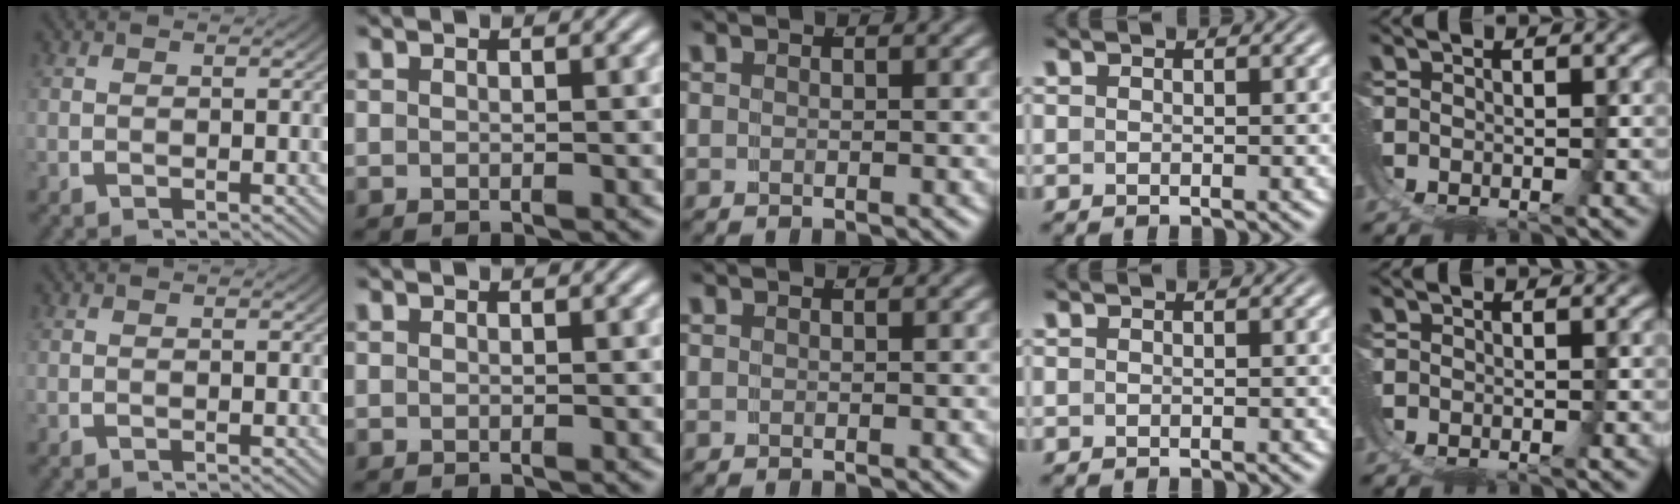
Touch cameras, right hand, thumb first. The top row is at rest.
{}